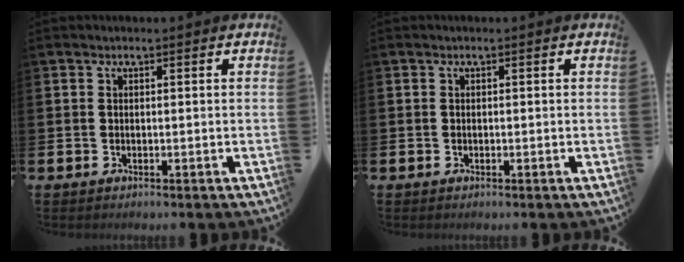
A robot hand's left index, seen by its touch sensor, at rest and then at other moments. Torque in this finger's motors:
{"motor_torque": [-0.04, -0.20, -0.10, -0.01]}